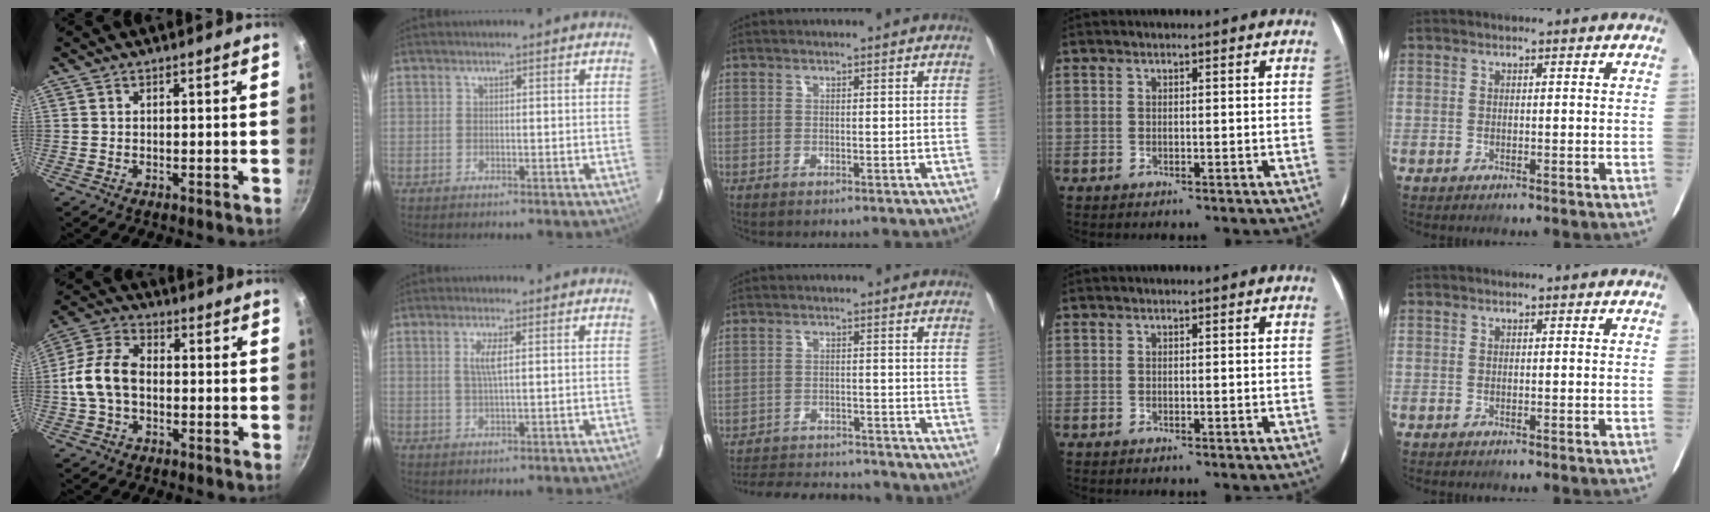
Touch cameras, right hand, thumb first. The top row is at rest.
{"thumb": {"total": 10.6, "force": [-1.0, 7.0, 7.9], "torque": [-0.143, 0.034, -0.033]}, "index": {"total": 3.1, "force": [0.8, 0.2, 2.9], "torque": [-0.059, 0.000, 0.014]}, "middle": {"total": 16.0, "force": [-14.3, 4.5, 5.5], "torque": [-0.125, 0.005, -0.195]}}